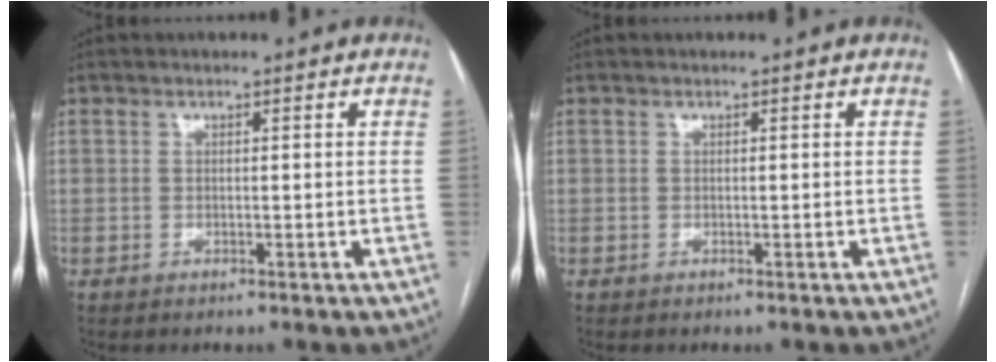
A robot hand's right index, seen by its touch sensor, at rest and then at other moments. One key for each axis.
{"total": 0.0}